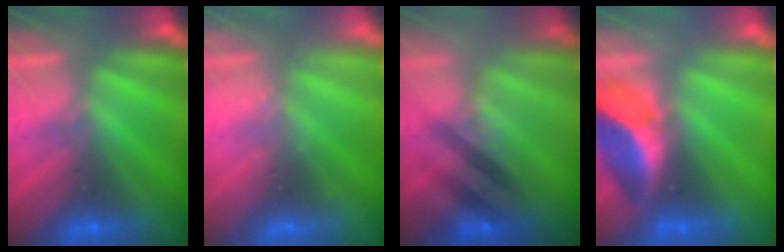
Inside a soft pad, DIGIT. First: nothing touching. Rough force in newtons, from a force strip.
{"total": 2.2}
{"total": 2.5}
{"total": 2.3}